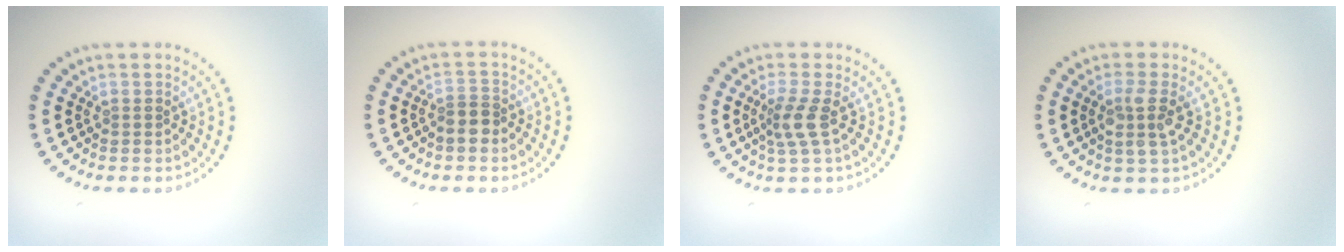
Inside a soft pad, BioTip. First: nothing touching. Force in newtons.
{"total": 2.1, "press": 1.7, "slide": 1.1}
{"total": 2.4, "press": 1.8, "slide": 1.6}
{"total": 2.5, "press": 2.2, "slide": 1.2}